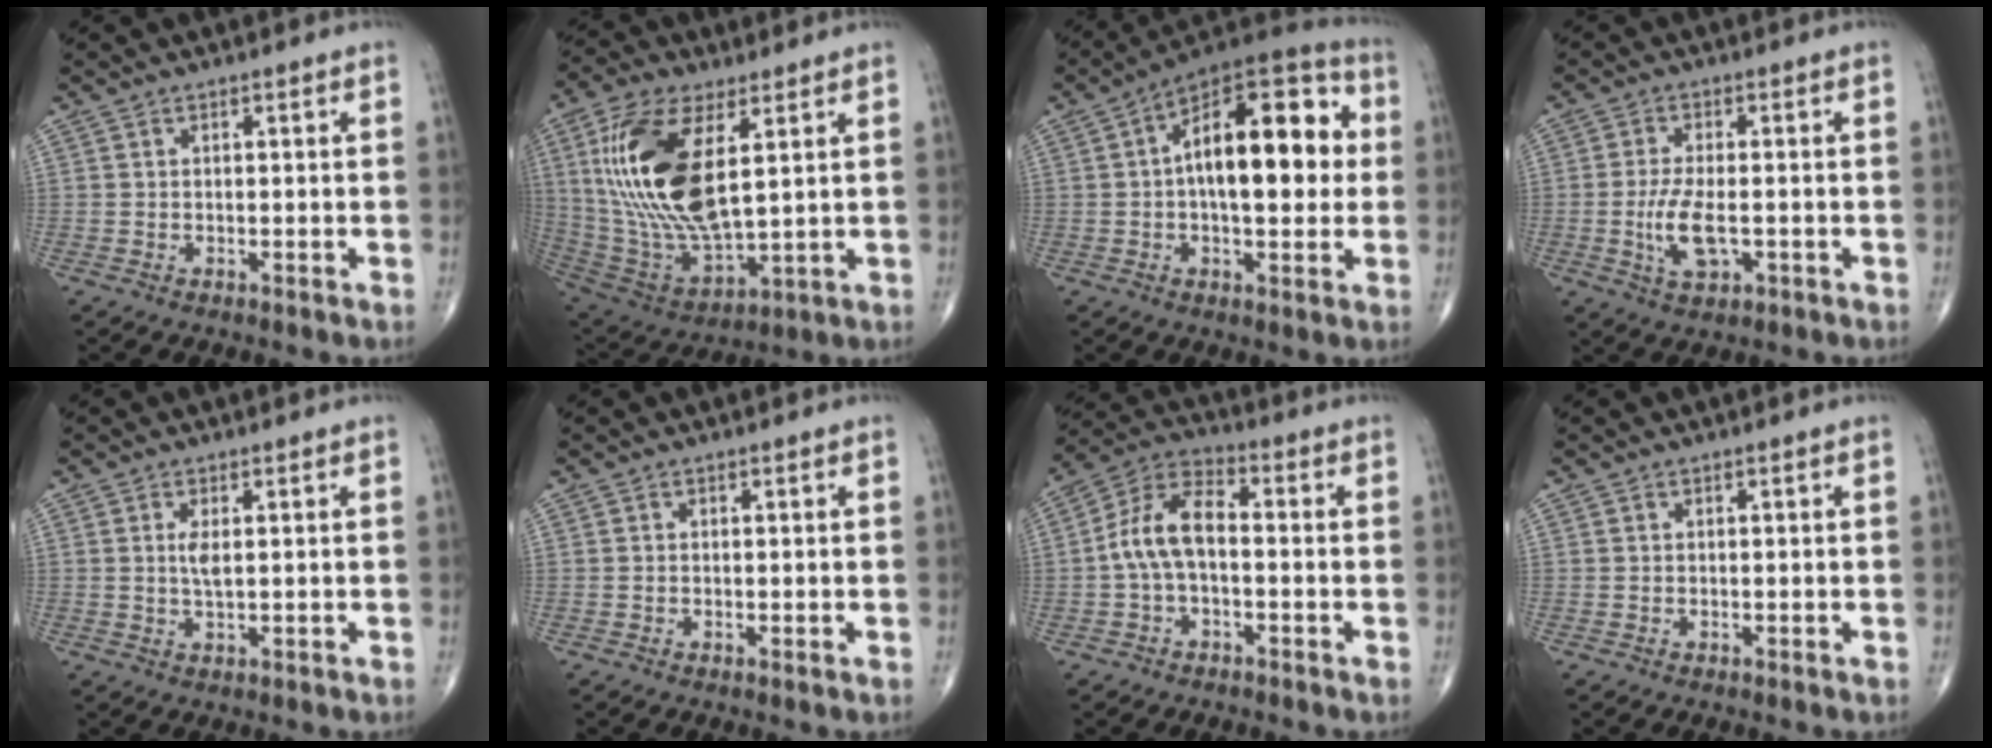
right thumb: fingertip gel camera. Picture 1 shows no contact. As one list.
[{"total": 22.0, "force": [5.3, 9.8, 19.0], "torque": [-0.389, -0.028, 0.106]}, {"total": 21.3, "force": [2.3, 9.7, 18.8], "torque": [-0.263, 0.032, 0.022]}, {"total": 7.0, "force": [-1.5, 3.0, 6.1], "torque": [-0.124, -0.002, -0.023]}, {"total": 2.5, "force": [0.5, 0.7, 2.3], "torque": [-0.048, -0.005, 0.011]}, {"total": 0.0}, {"total": 9.6, "force": [-0.9, 5.2, 8.0], "torque": [-0.155, 0.037, -0.026]}, {"total": 0.0}]